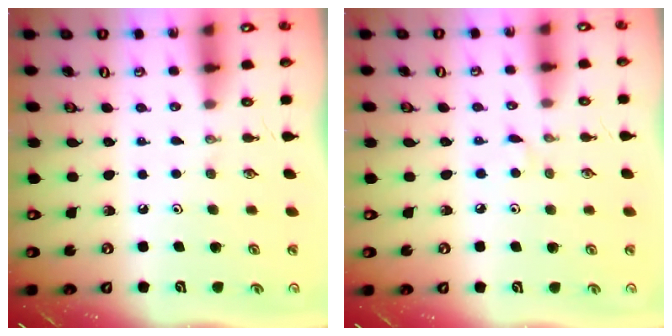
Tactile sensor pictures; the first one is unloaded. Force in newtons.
{"total": 3.3, "press": 3.2, "slide": 0.4}